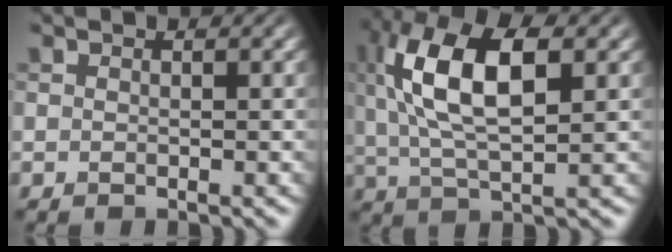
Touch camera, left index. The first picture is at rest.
{"total": 10.6, "force": [2.8, 4.4, 9.2], "torque": [-0.183, 0.018, 0.046]}